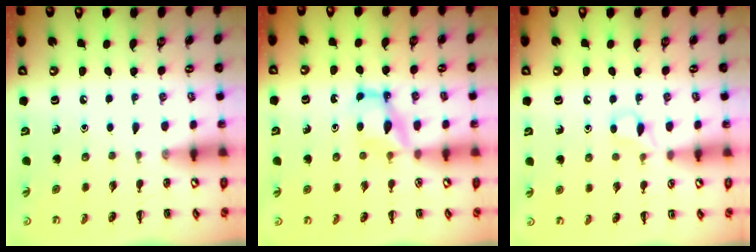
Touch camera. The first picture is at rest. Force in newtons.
{"total": 4.9, "press": 4.8, "slide": 1.1}
{"total": 3.4, "press": 3.3, "slide": 1.0}